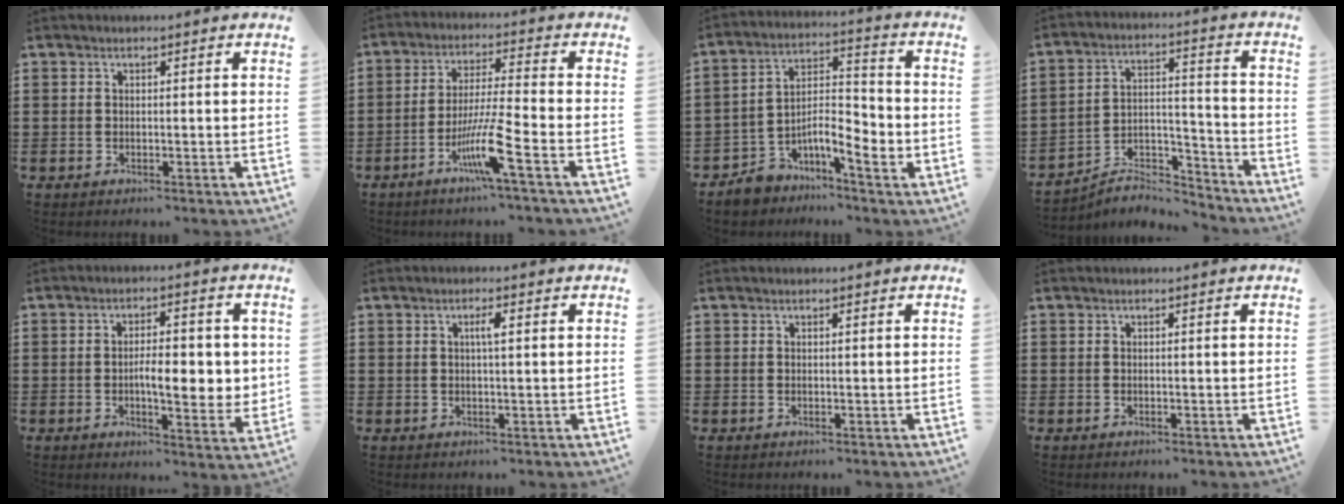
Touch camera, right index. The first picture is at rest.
{"total": 8.5, "force": [-4.5, 0.0, 7.3], "torque": [-0.145, -0.011, -0.086]}
{"total": 6.7, "force": [-4.1, 2.9, 4.4], "torque": [-0.084, -0.006, -0.076]}
{"total": 5.9, "force": [-5.5, 1.6, 1.2], "torque": [-0.016, 0.013, -0.109]}
{"total": 7.7, "force": [-0.1, 2.8, 7.1], "torque": [-0.102, 0.000, -0.007]}
{"total": 2.0, "force": [0.5, 0.3, 2.0], "torque": [-0.038, 0.003, 0.005]}
{"total": 0.0}
{"total": 0.0}